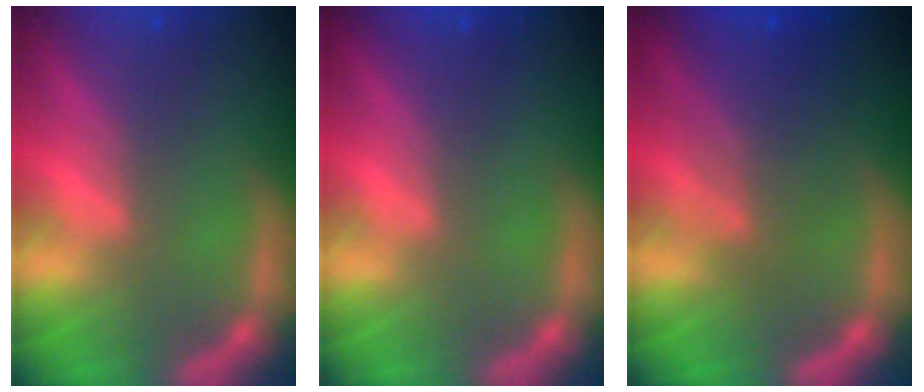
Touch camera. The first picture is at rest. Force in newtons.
{"total": 0.0}
{"total": 5.6}